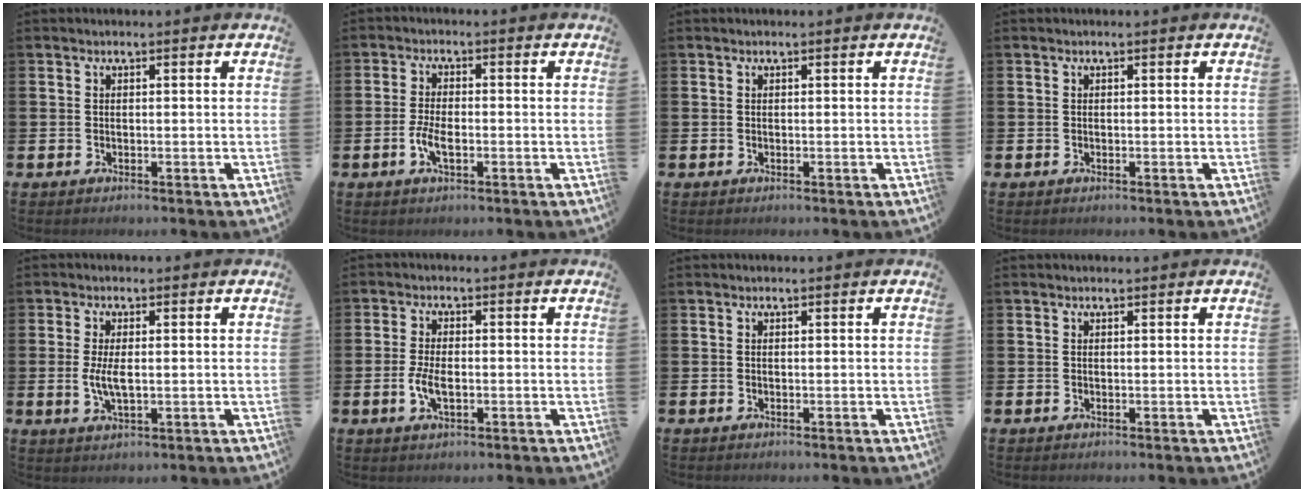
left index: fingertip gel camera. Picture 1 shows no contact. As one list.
[{"total": 3.5, "force": [-1.0, 1.4, 3.0], "torque": [-0.053, -0.001, -0.021]}, {"total": 0.0}, {"total": 0.0}, {"total": 3.6, "force": [0.2, 1.4, 3.3], "torque": [-0.059, 0.003, 0.000]}, {"total": 3.6, "force": [-0.6, 1.7, 3.1], "torque": [-0.057, 0.000, -0.014]}, {"total": 0.0}, {"total": 0.0}]